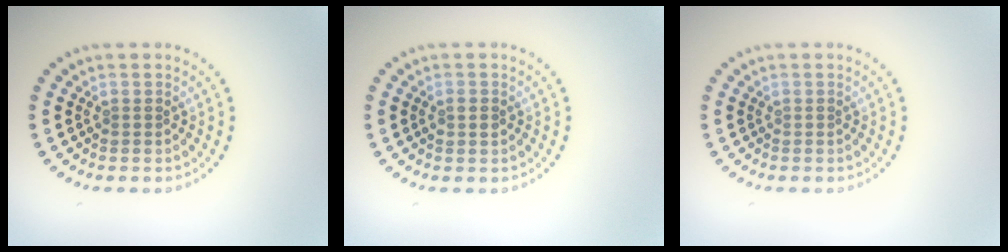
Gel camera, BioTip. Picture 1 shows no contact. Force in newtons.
{"total": 1.0, "press": 1.0, "slide": 0.1}
{"total": 0.0}